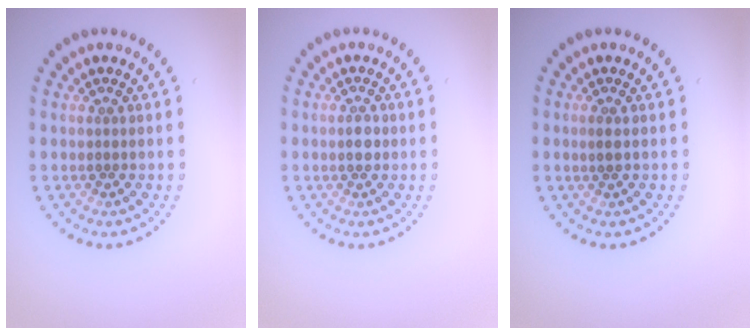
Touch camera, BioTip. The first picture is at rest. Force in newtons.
{"total": 1.3, "press": 1.2, "slide": 0.4}
{"total": 0.7, "press": 0.7, "slide": 0.2}